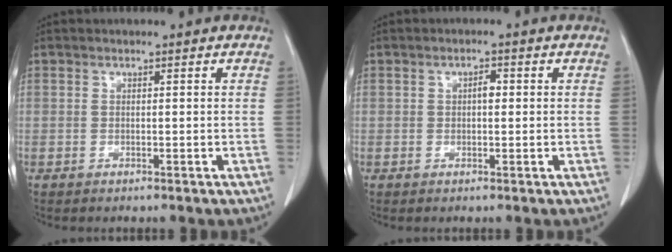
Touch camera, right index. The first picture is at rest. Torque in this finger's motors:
{"motor_torque": [0.20, -0.11, 0.02, 0.02]}